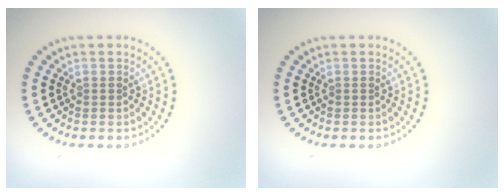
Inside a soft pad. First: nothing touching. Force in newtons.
{"total": 0.0}